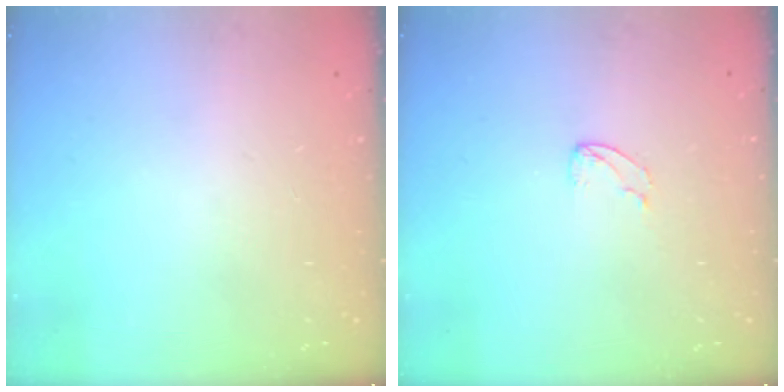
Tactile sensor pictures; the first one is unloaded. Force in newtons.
{"total": 2.5, "press": 2.5, "slide": 0.2}